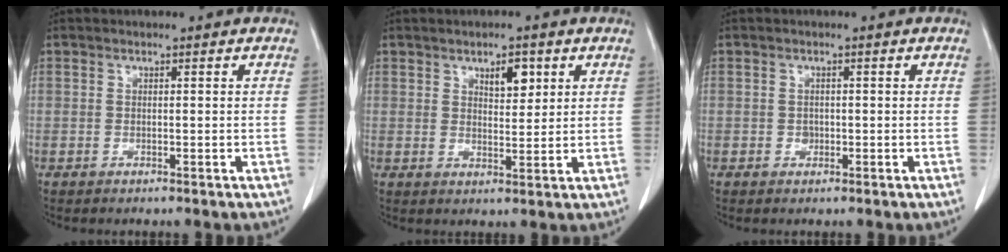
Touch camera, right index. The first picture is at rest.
{"total": 4.1, "force": [2.1, 1.7, 3.1], "torque": [-0.048, -0.002, 0.035]}
{"total": 0.9, "force": [-0.2, 0.8, 0.4], "torque": [-0.002, 0.003, 0.001]}